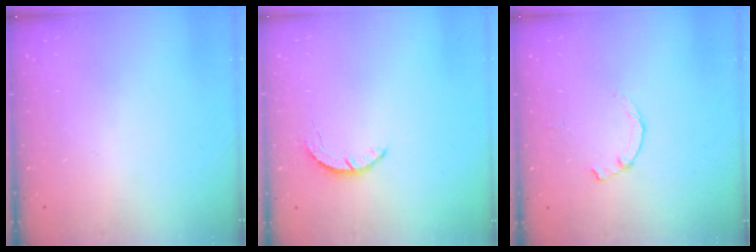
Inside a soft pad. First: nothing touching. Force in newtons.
{"total": 2.2, "press": 2.2, "slide": 0.3}
{"total": 1.2, "press": 1.1, "slide": 0.3}